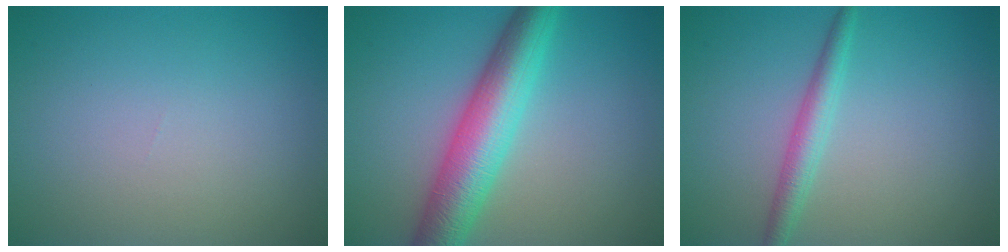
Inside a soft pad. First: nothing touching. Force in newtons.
{"total": 7.2, "press": 7.2, "slide": 0.1}
{"total": 2.4, "press": 2.4, "slide": 0.1}